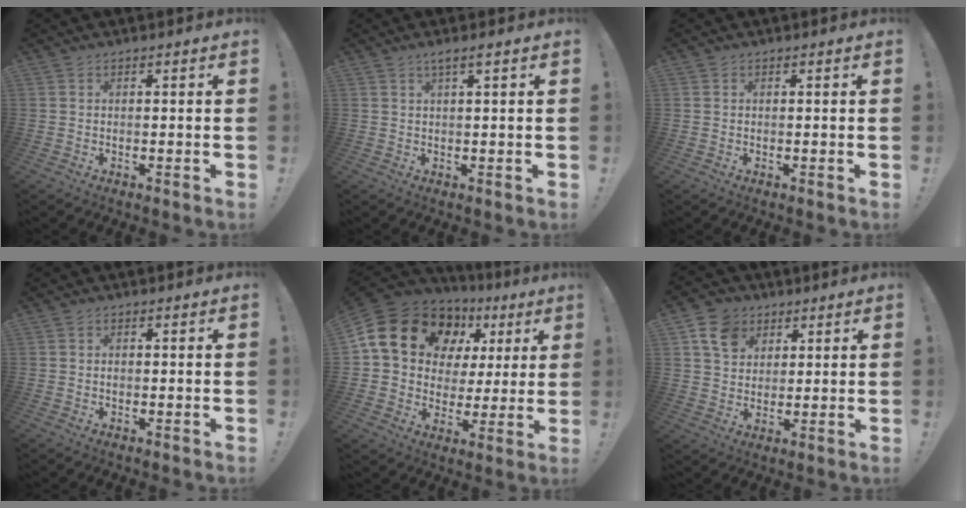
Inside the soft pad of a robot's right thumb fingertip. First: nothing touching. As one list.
[{"total": 2.1, "force": [0.9, 0.0, 1.9], "torque": [-0.036, 0.001, 0.014]}, {"total": 0.0}, {"total": 0.6, "force": [-0.3, 0.5, 0.2], "torque": [0.004, -0.001, -0.008]}, {"total": 18.6, "force": [9.3, 12.6, 10.0], "torque": [-0.162, -0.044, 0.187]}, {"total": 9.6, "force": [4.7, 7.4, 3.8], "torque": [-0.063, -0.016, 0.095]}]